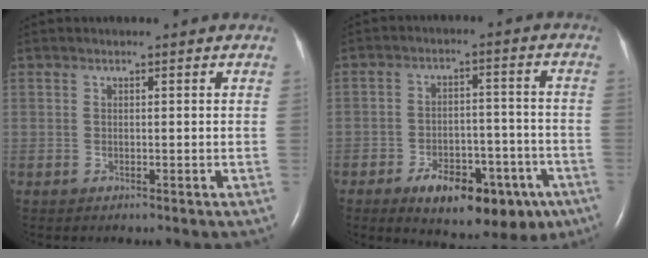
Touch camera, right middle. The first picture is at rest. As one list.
[{"total": 13.5, "force": [-7.8, 6.1, 9.1], "torque": [-0.114, 0.009, -0.106]}]